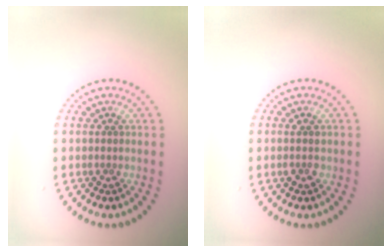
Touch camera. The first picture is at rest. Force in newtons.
{"total": 1.4, "press": 1.3, "slide": 0.3}